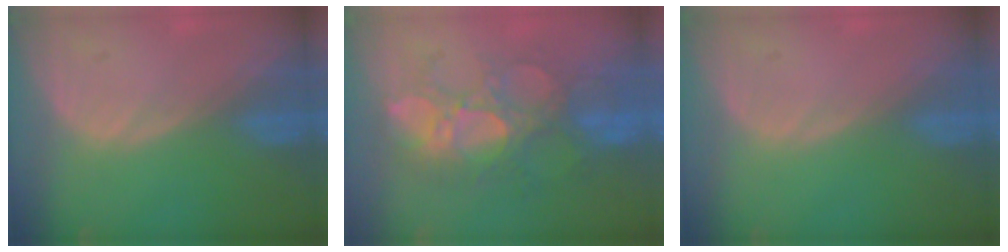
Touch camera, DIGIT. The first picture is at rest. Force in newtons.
{"total": 10.1, "press": 9.2, "slide": 4.0}
{"total": 0.0}